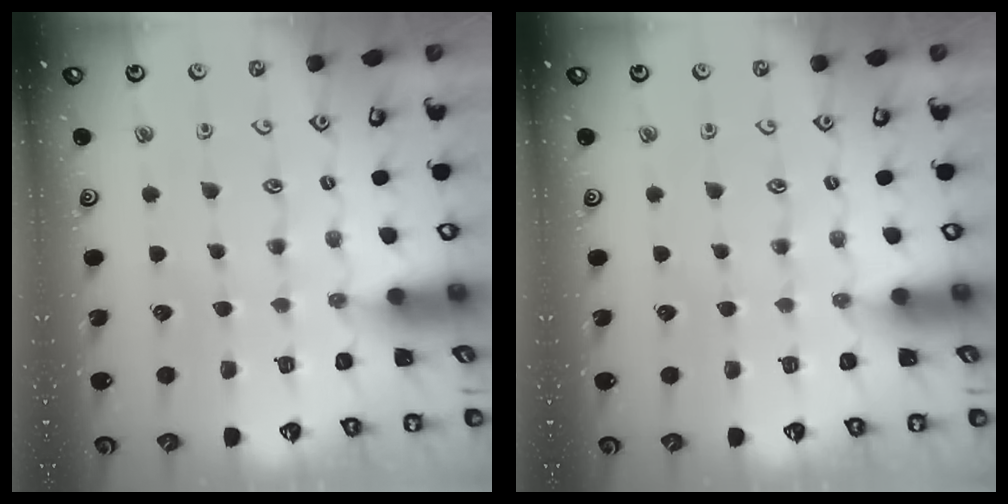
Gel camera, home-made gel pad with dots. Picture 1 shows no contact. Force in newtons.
{"total": 0.0}